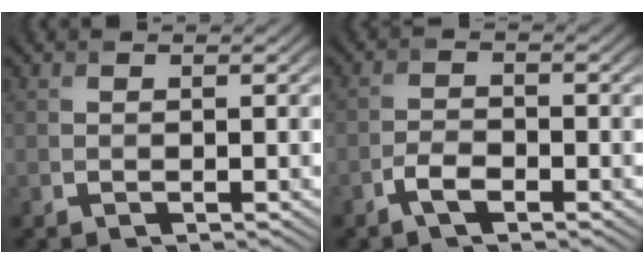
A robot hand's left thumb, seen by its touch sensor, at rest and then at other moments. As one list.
[{"total": 2.8, "force": [-1.8, 1.1, 1.8], "torque": [-0.040, 0.002, -0.040]}]